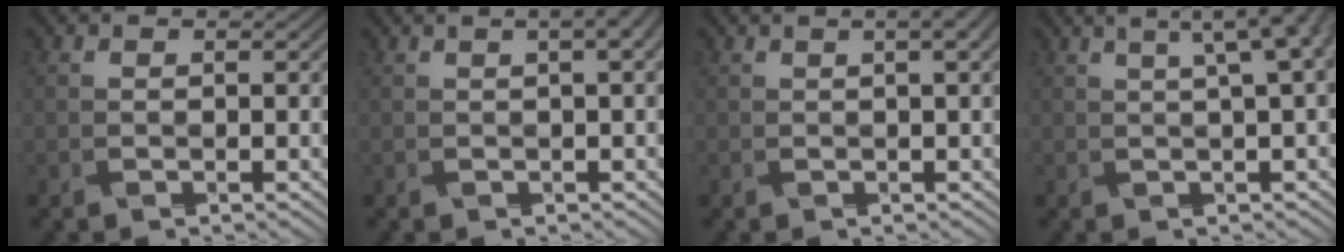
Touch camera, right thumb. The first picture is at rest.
{"total": 3.4, "force": [1.0, 1.0, 3.1], "torque": [-0.061, 0.000, 0.025]}
{"total": 2.7, "force": [0.9, 0.6, 2.5], "torque": [-0.052, 0.000, 0.021]}
{"total": 7.1, "force": [2.5, 1.0, 6.6], "torque": [-0.099, 0.018, 0.041]}